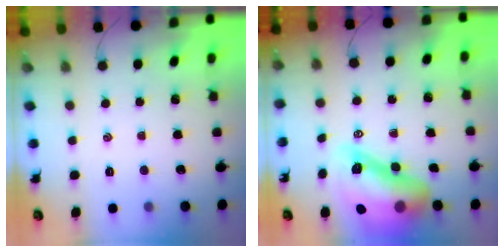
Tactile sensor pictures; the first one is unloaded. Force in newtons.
{"total": 18.1, "press": 17.4, "slide": 5.1}